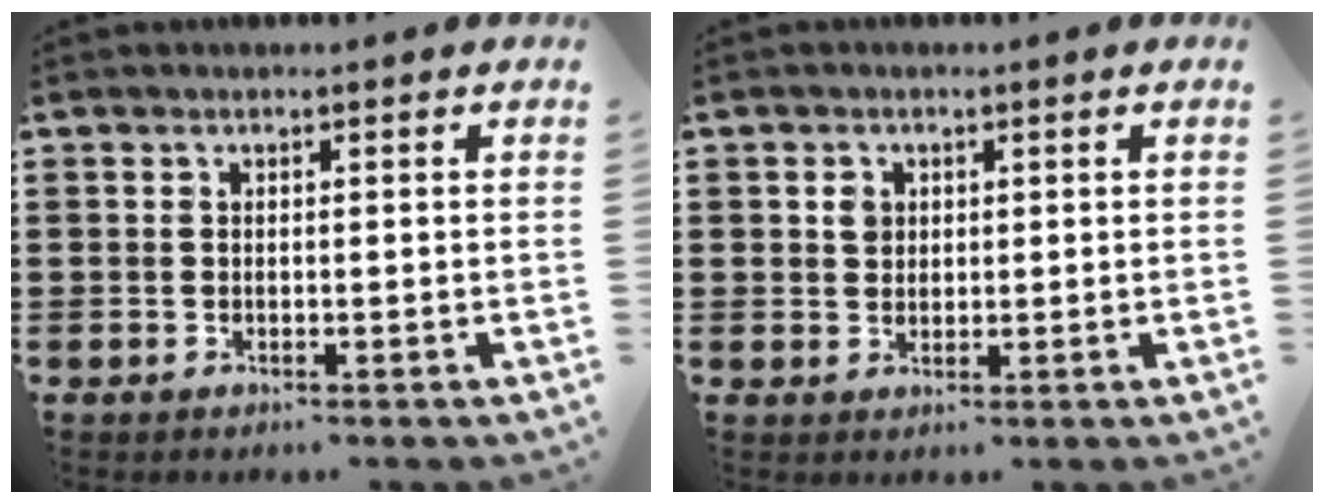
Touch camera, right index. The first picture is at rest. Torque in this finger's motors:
{"motor_torque": [0.06, 0.06, 0.07, 0.01]}